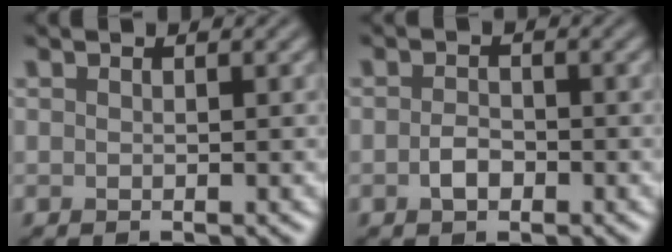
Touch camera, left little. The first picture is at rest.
{"total": 1.7, "force": [-0.8, 1.0, 1.1], "torque": [-0.023, 0.000, -0.022]}